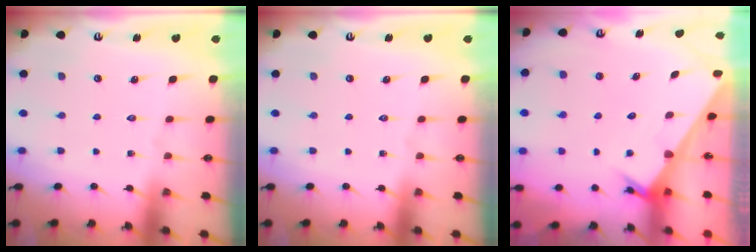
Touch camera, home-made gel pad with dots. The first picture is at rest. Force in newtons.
{"total": 0.0}
{"total": 2.5, "press": 2.5, "slide": 0.1}